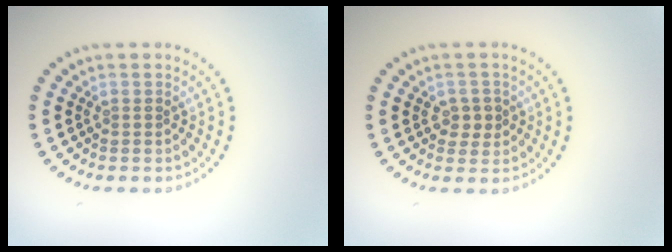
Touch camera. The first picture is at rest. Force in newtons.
{"total": 1.8, "press": 1.7, "slide": 0.5}